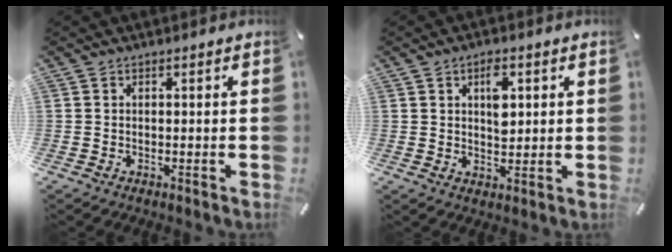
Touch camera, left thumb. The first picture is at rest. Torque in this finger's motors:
{"motor_torque": [0.99, 0.89, 0.87, -0.13, 0.11]}